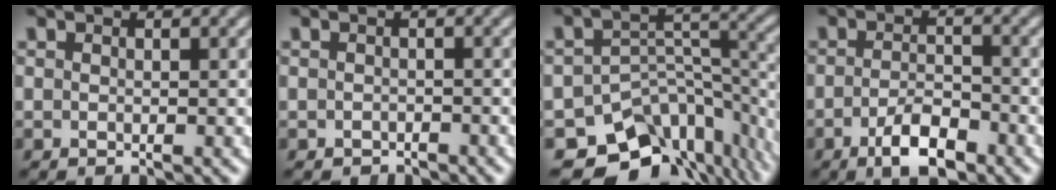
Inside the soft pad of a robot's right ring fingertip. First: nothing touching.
{"total": 1.0, "force": [-1.0, 0.0, -0.3], "torque": [0.010, -0.009, -0.010]}
{"total": 13.3, "force": [-8.3, 8.1, 6.6], "torque": [-0.086, -0.041, -0.116]}
{"total": 3.8, "force": [-2.3, 0.9, 2.9], "torque": [-0.027, -0.008, -0.036]}